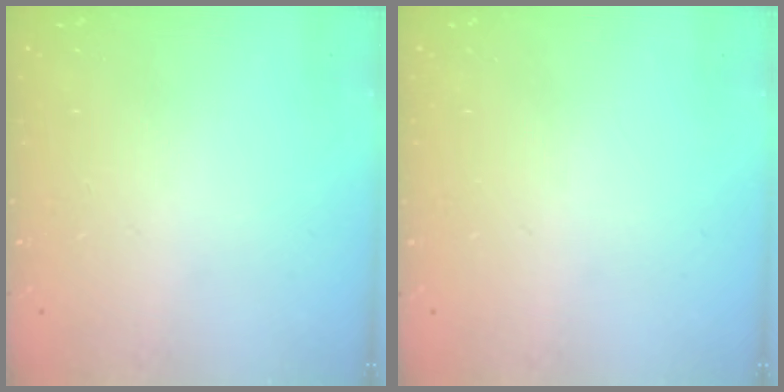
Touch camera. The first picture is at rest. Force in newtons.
{"total": 0.0}